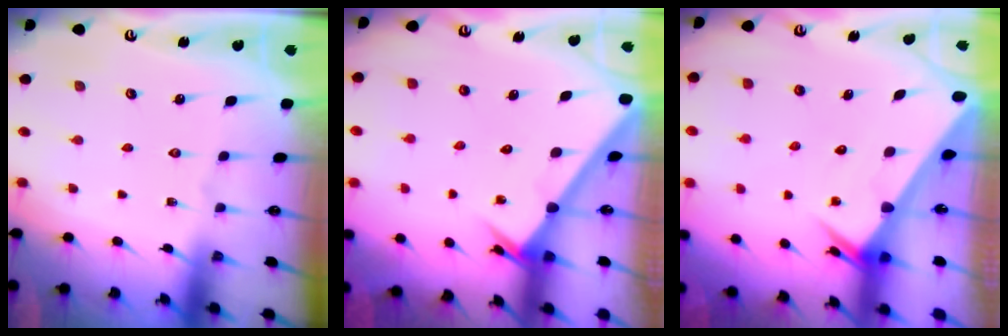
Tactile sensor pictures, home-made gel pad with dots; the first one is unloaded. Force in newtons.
{"total": 2.6, "press": 2.6, "slide": 0.1}
{"total": 2.9, "press": 2.9, "slide": 0.1}